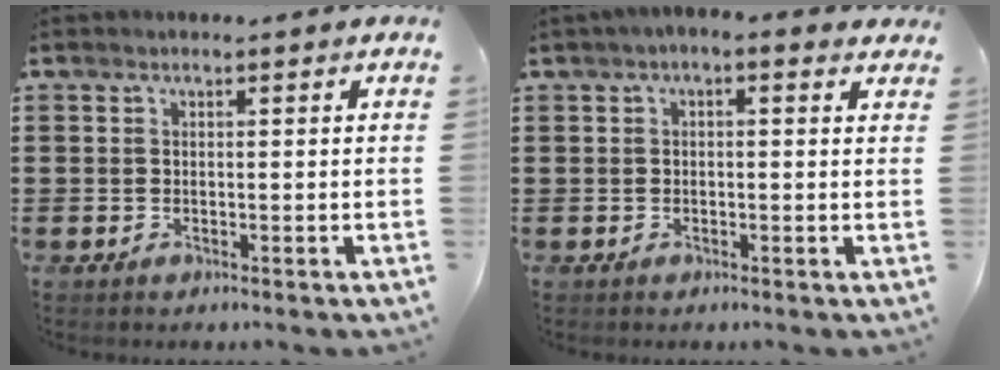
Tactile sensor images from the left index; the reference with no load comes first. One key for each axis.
{"total": 1.5, "fx": -0.1, "fy": 0.7, "fz": 1.4, "tx": -0.026, "ty": 0.005, "tz": -0.005}